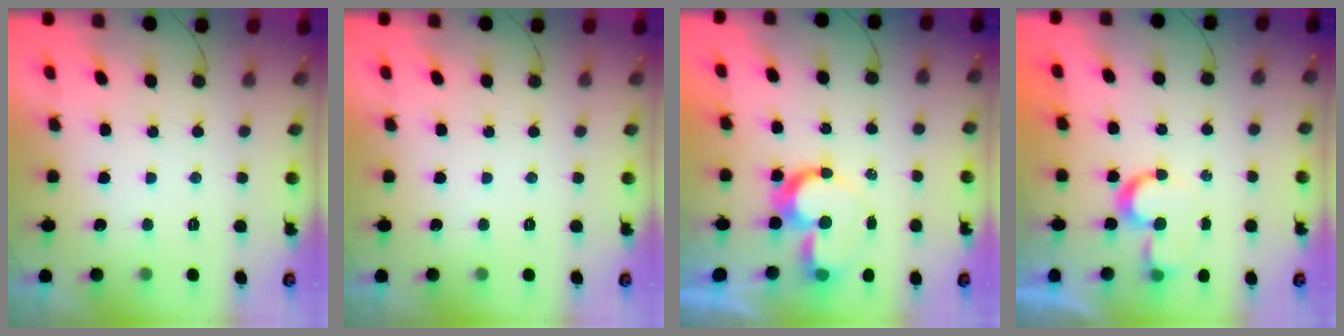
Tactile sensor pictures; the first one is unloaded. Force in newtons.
{"total": 0.0}
{"total": 9.3, "press": 9.3, "slide": 0.9}
{"total": 6.4, "press": 6.4, "slide": 0.6}